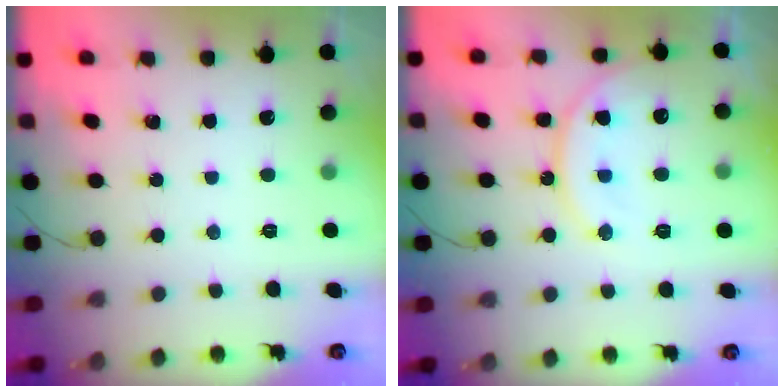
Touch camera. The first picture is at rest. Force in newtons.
{"total": 14.4, "press": 14.3, "slide": 1.4}